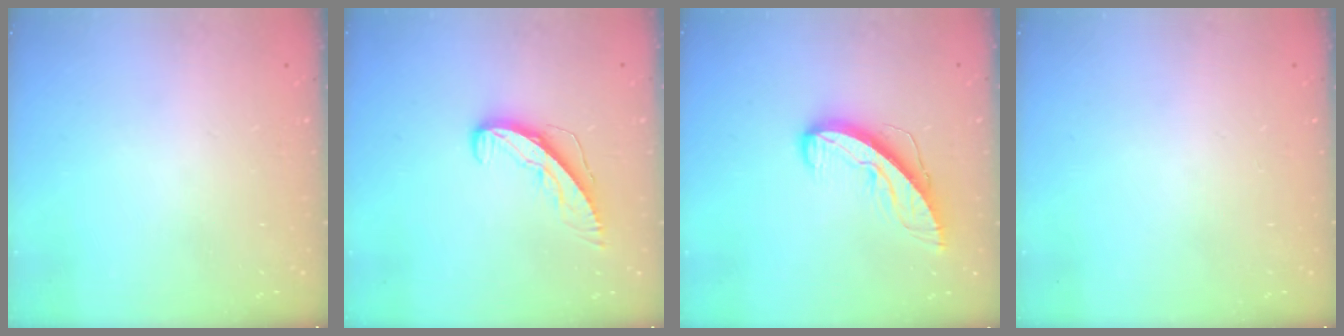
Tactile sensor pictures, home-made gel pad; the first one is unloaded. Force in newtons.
{"total": 8.7, "press": 8.6, "slide": 0.4}
{"total": 9.2, "press": 9.2, "slide": 0.9}
{"total": 0.0}